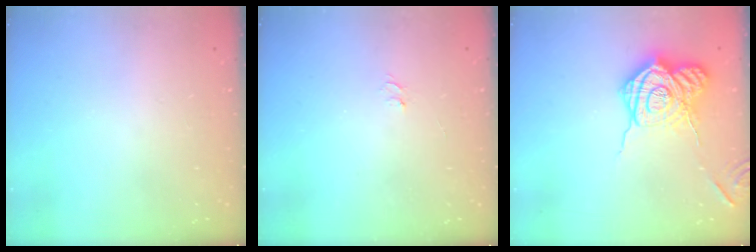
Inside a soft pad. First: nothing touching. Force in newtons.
{"total": 3.5, "press": 3.4, "slide": 0.4}
{"total": 18.0, "press": 17.9, "slide": 1.4}